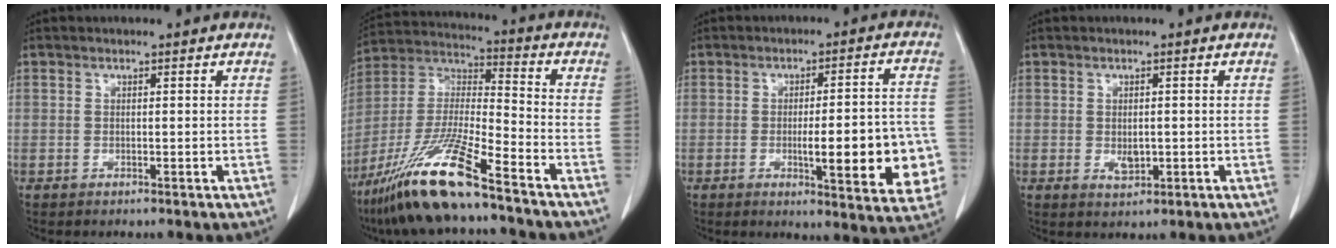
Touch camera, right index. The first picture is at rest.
{"total": 15.8, "force": [-11.0, 0.6, 11.3], "torque": [-0.234, -0.025, -0.207]}
{"total": 14.7, "force": [-3.5, 3.0, 14.0], "torque": [-0.135, 0.014, -0.032]}
{"total": 2.5, "force": [-0.3, 1.4, 2.0], "torque": [-0.034, -0.004, 0.002]}